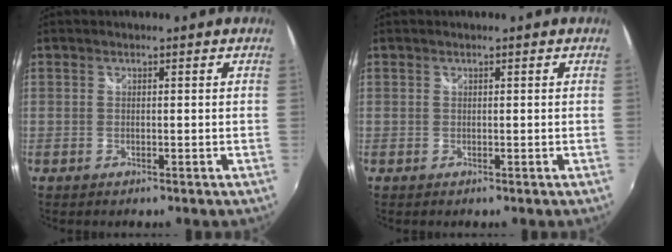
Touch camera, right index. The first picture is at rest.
{"total": 0.0}